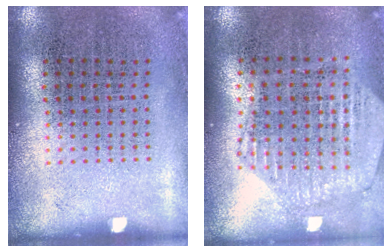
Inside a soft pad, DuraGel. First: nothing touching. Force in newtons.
{"total": 1.2, "press": 1.1, "slide": 0.2}